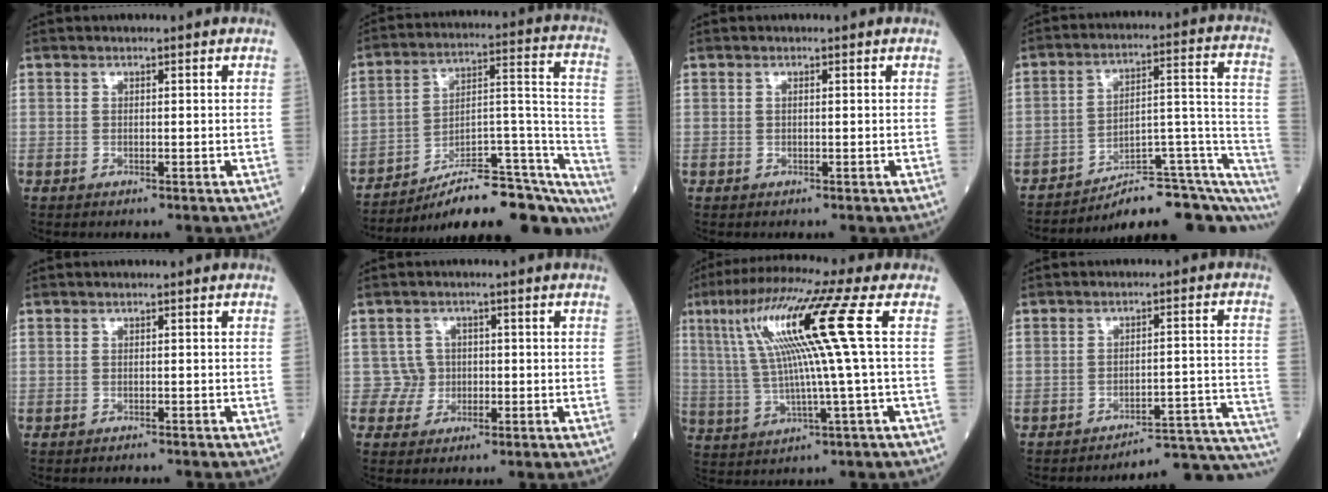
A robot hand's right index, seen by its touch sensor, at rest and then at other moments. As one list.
[{"total": 26.0, "force": [-21.8, 5.5, 13.1], "torque": [-0.106, 0.043, -0.305]}, {"total": 0.0}, {"total": 18.5, "force": [-15.3, 3.5, 9.8], "torque": [-0.055, 0.068, -0.204]}, {"total": 2.5, "force": [-2.4, 0.0, 0.7], "torque": [-0.010, -0.003, -0.028]}, {"total": 2.7, "force": [-0.3, 2.6, -0.4], "torque": [0.021, 0.011, -0.006]}, {"total": 14.0, "force": [3.8, -1.7, 13.4], "torque": [-0.251, 0.028, 0.071]}, {"total": 15.5, "force": [-15.4, -1.3, 1.2], "torque": [0.031, 0.029, -0.187]}]